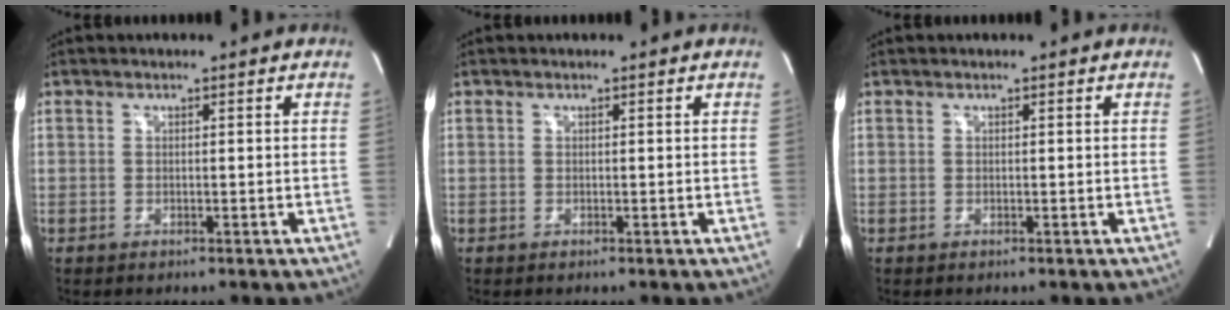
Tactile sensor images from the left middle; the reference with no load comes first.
{"total": 0.0}
{"total": 0.0}